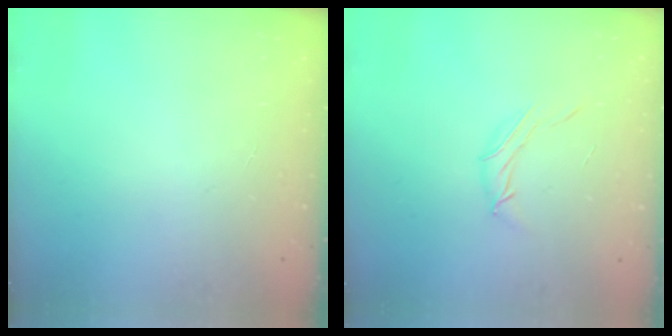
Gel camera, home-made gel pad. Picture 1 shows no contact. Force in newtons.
{"total": 6.3, "press": 6.3, "slide": 0.5}